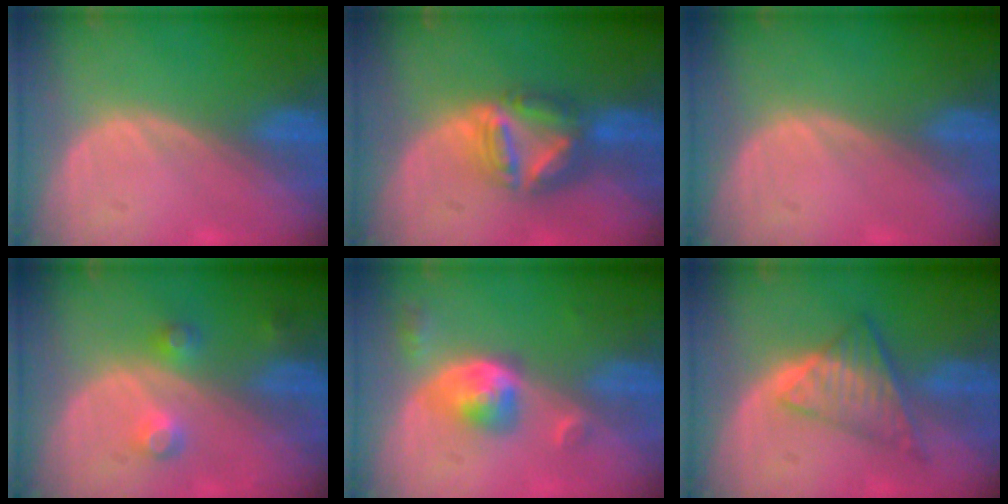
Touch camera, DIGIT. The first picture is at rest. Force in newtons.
{"total": 7.7, "press": 6.6, "slide": 4.0}
{"total": 0.0}
{"total": 3.6, "press": 3.4, "slide": 1.2}
{"total": 5.4, "press": 5.0, "slide": 2.1}
{"total": 7.5, "press": 6.3, "slide": 4.0}